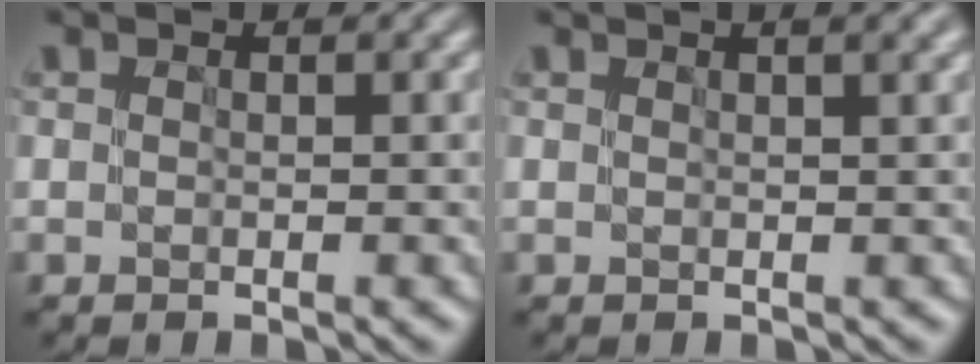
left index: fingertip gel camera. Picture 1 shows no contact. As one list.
[{"total": 1.6, "force": [1.0, 0.2, 1.2], "torque": [-0.016, 0.001, 0.013]}]